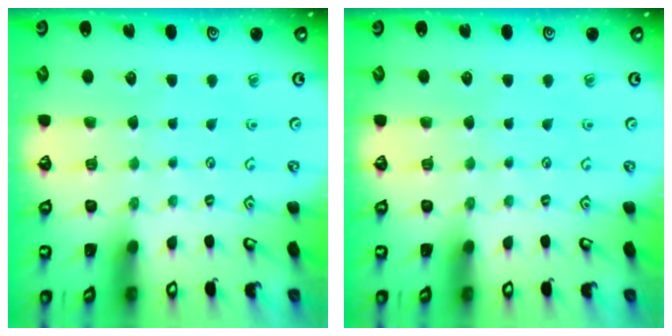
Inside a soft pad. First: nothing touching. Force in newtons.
{"total": 0.0}